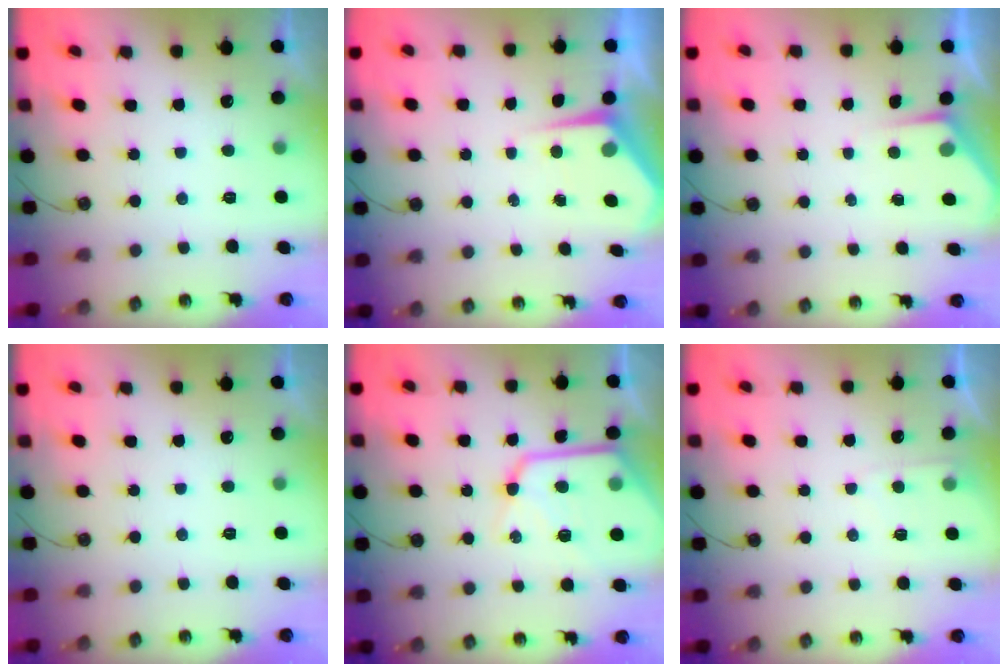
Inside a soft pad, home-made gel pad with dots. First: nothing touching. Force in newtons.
{"total": 4.8, "press": 4.8, "slide": 0.5}
{"total": 2.9, "press": 2.8, "slide": 0.5}
{"total": 0.0}
{"total": 16.7, "press": 16.6, "slide": 1.5}
{"total": 3.7, "press": 3.7, "slide": 0.5}